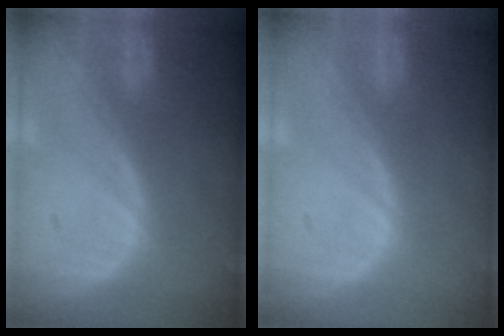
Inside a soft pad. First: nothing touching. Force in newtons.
{"total": 0.0}